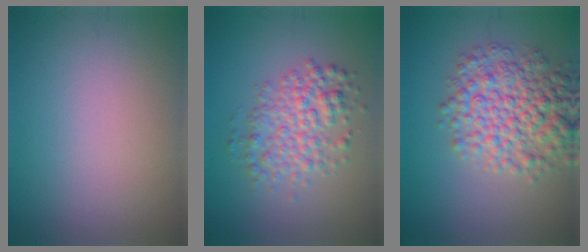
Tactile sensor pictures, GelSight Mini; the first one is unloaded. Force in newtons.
{"total": 4.3, "press": 4.3, "slide": 0.1}
{"total": 6.8, "press": 6.8, "slide": 0.1}